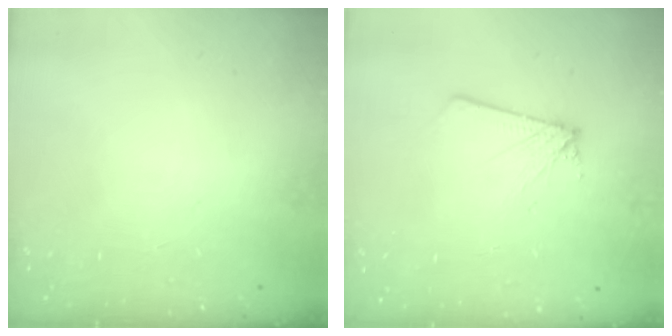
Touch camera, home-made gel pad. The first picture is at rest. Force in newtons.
{"total": 2.6, "press": 2.6, "slide": 0.2}